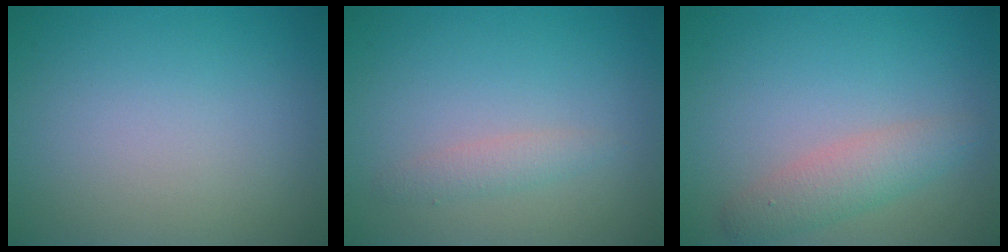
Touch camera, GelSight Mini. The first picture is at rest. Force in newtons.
{"total": 1.4, "press": 1.4, "slide": 0.1}
{"total": 2.8, "press": 2.8, "slide": 0.1}